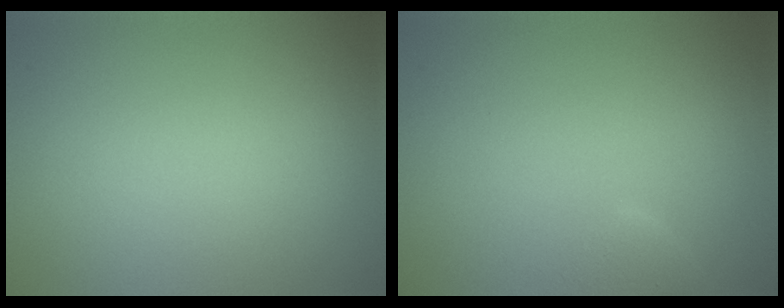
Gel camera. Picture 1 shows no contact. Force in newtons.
{"total": 1.6, "press": 1.6, "slide": 0.1}